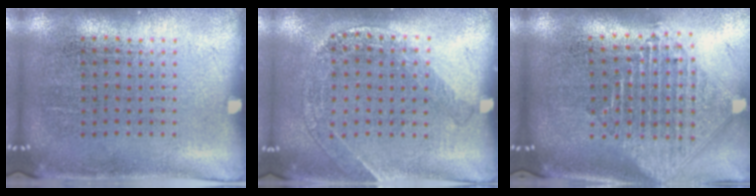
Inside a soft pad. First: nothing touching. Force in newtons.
{"total": 1.3, "press": 1.3, "slide": 0.1}
{"total": 2.3, "press": 1.8, "slide": 1.4}